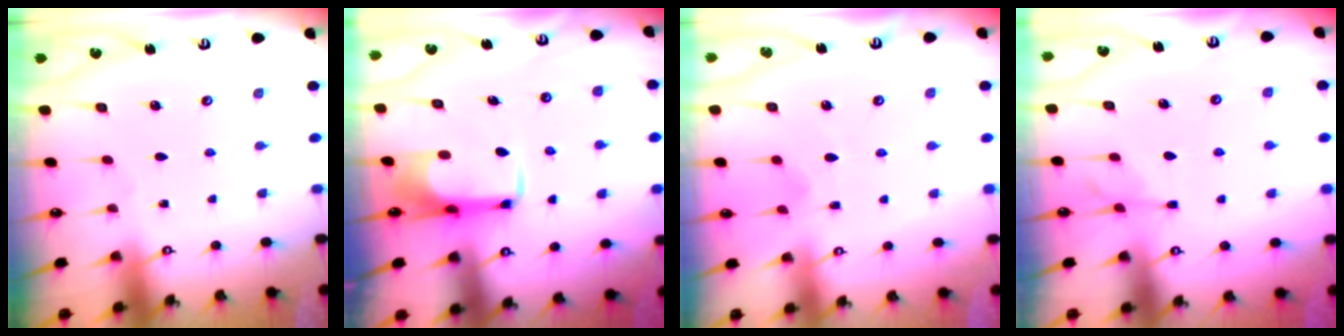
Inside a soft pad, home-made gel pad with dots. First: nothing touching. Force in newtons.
{"total": 5.5, "press": 5.3, "slide": 1.3}
{"total": 1.2, "press": 0.0, "slide": 1.2}
{"total": 1.3, "press": 0.4, "slide": 1.2}